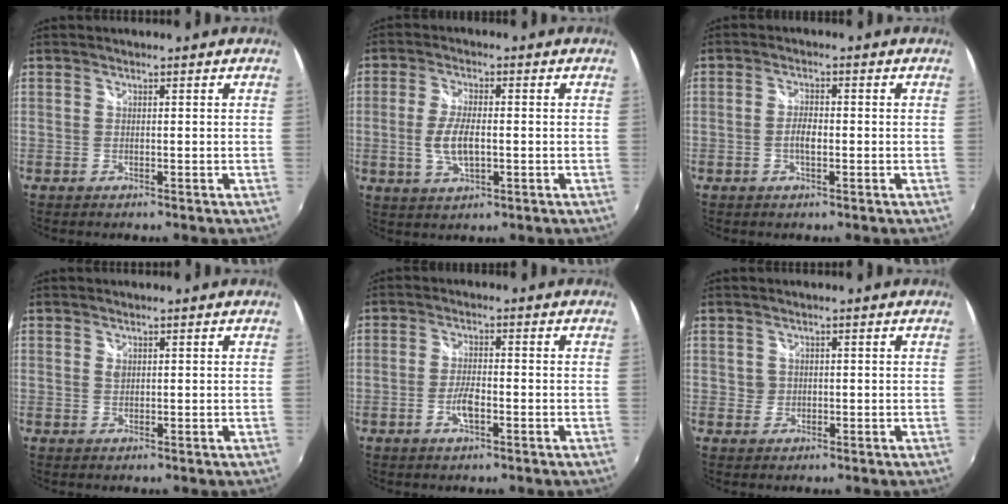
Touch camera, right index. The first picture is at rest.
{"total": 6.5, "force": [-0.9, 2.6, 5.9], "torque": [-0.122, -0.004, -0.015]}
{"total": 2.9, "force": [-0.7, 1.2, 2.6], "torque": [-0.052, 0.002, -0.015]}
{"total": 1.1, "force": [0.4, 0.8, 0.6], "torque": [-0.010, 0.002, 0.007]}
{"total": 3.9, "force": [-1.6, 1.4, 3.3], "torque": [-0.070, 0.000, -0.030]}
{"total": 1.7, "force": [0.2, 1.6, 0.1], "torque": [0.002, 0.001, 0.002]}